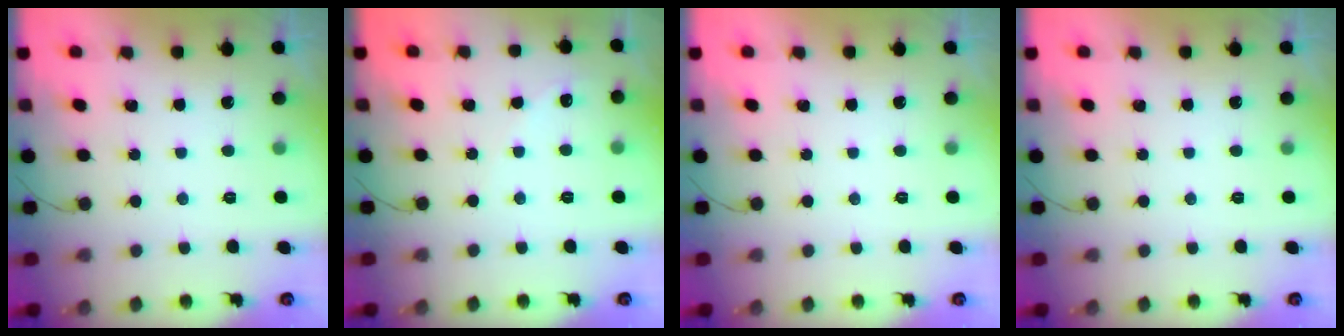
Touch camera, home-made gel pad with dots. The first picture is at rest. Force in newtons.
{"total": 3.3, "press": 3.3, "slide": 0.4}
{"total": 0.0}
{"total": 0.0}